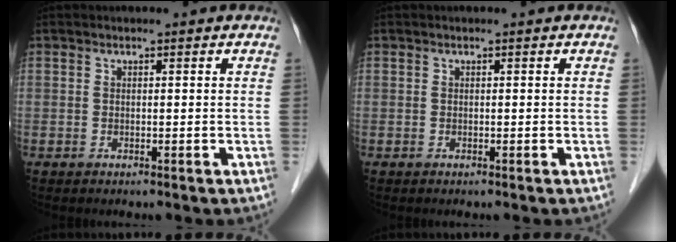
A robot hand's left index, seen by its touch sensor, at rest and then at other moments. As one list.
[{"total": 0.0}]